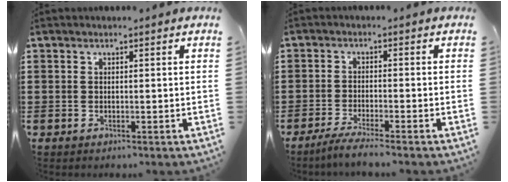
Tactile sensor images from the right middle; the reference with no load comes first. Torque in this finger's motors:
{"motor_torque": [2.14, 0.00, 0.20, 0.06]}